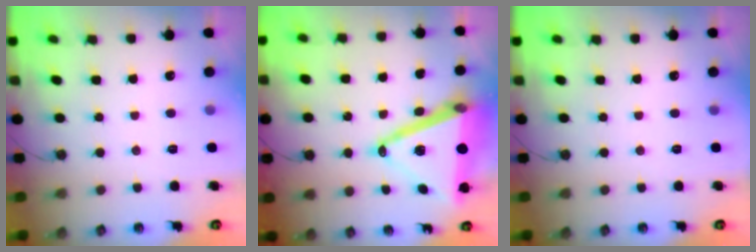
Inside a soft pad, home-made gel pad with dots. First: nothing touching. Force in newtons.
{"total": 22.0, "press": 21.7, "slide": 3.7}
{"total": 0.0}